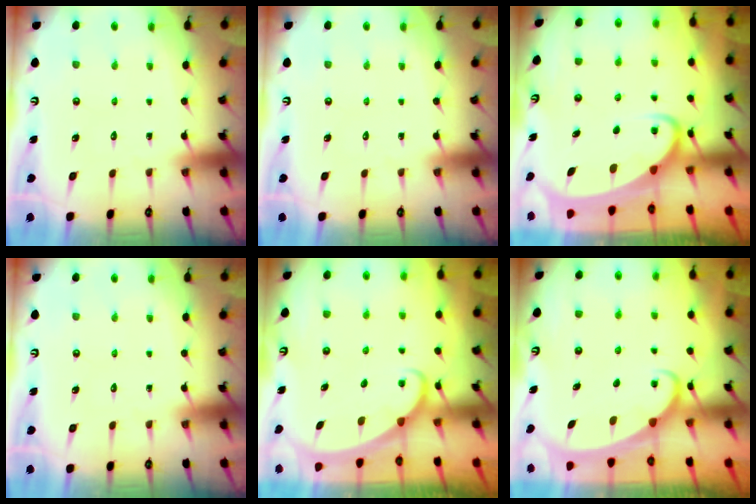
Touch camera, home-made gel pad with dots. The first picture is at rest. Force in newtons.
{"total": 0.0}
{"total": 4.5, "press": 4.4, "slide": 0.6}
{"total": 0.0}
{"total": 1.7, "press": 1.7, "slide": 0.1}
{"total": 2.5, "press": 2.4, "slide": 0.4}